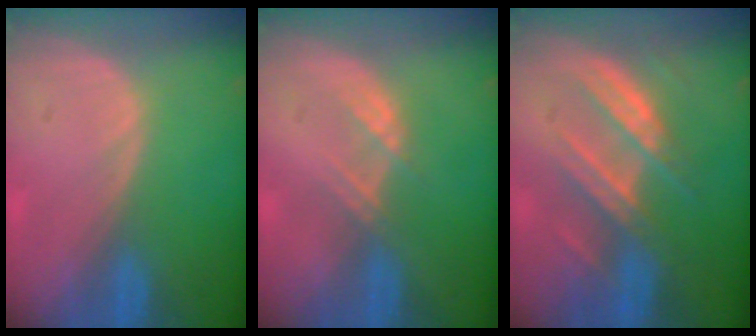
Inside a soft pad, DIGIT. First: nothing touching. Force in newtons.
{"total": 2.3, "press": 2.3, "slide": 0.2}
{"total": 7.4, "press": 7.2, "slide": 1.9}